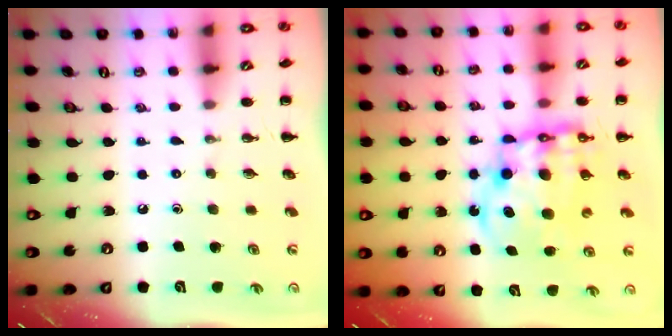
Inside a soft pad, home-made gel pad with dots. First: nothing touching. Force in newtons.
{"total": 14.3, "press": 13.8, "slide": 3.4}